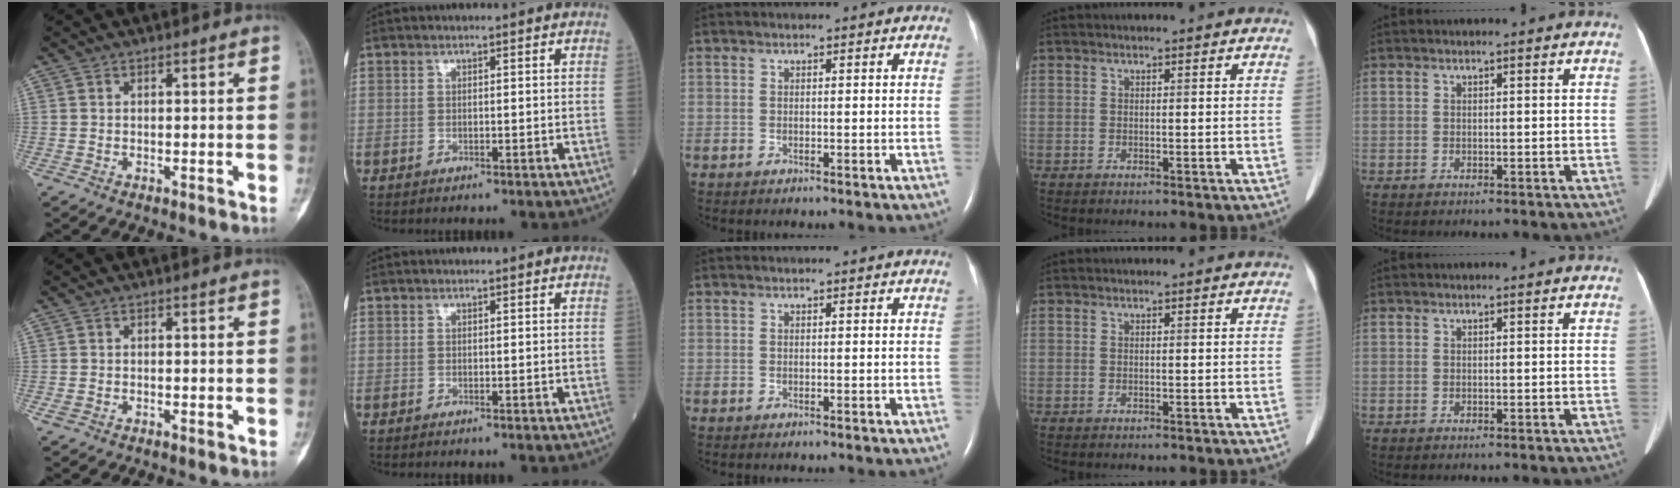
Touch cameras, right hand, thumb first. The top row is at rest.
{"thumb": {"total": 1.1, "force": [-0.6, 0.7, 0.5], "torque": [-0.019, 0.006, -0.010]}, "index": {"total": 0.7, "force": [-0.6, 0.0, 0.2], "torque": [0.003, 0.000, -0.012]}}